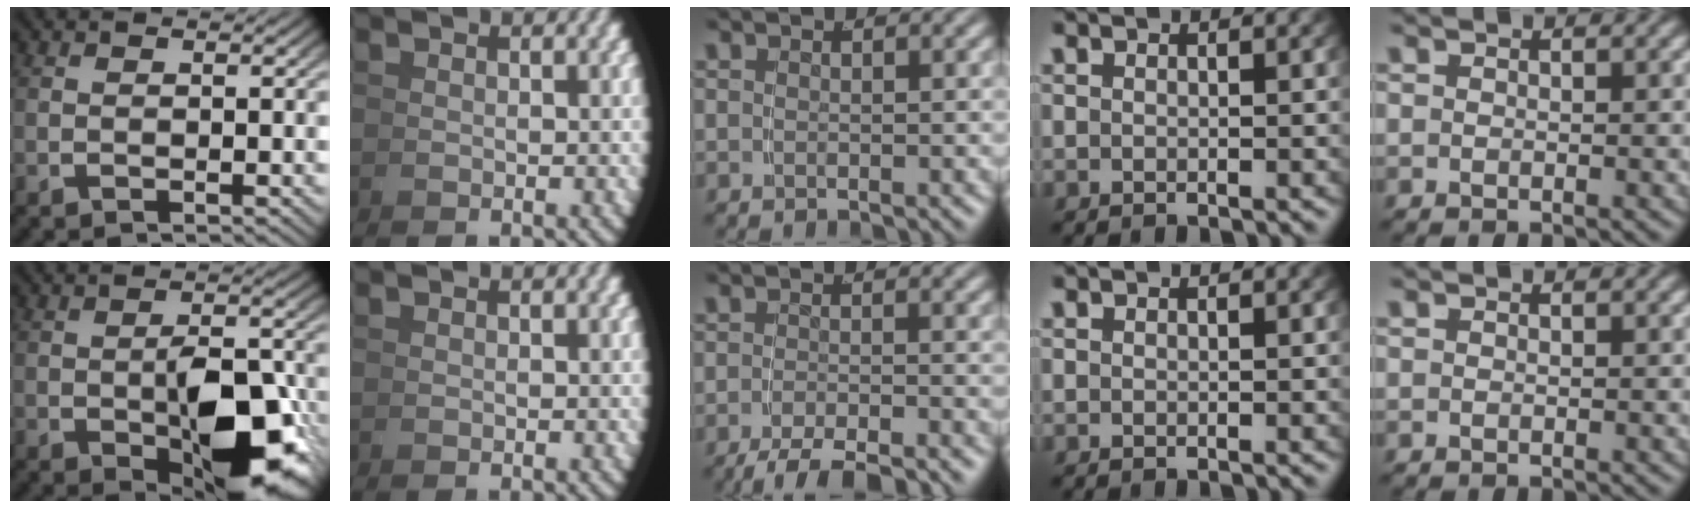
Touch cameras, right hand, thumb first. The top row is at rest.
{"thumb": {"total": 10.3, "force": [-2.5, 5.4, 8.5], "torque": [-0.131, -0.039, -0.017]}, "middle": {"total": 5.5, "force": [-4.9, 1.1, 2.3], "torque": [-0.027, -0.010, -0.071]}}